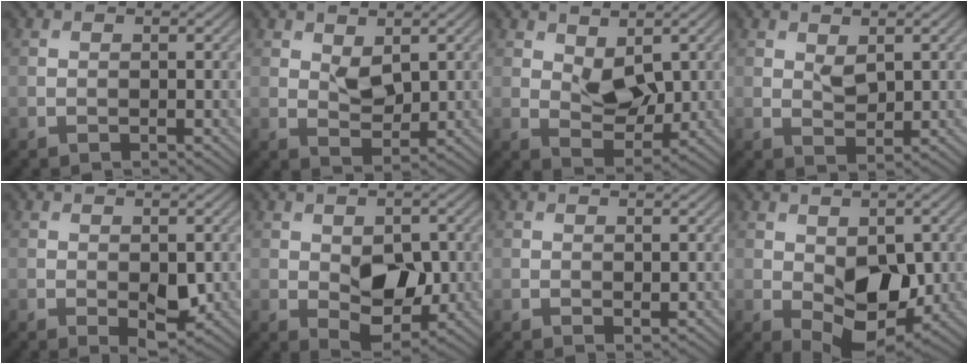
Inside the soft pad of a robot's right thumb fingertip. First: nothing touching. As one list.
[{"total": 3.2, "force": [1.3, 1.8, 2.3], "torque": [-0.045, -0.006, 0.027]}, {"total": 4.7, "force": [1.7, 2.8, 3.4], "torque": [-0.065, -0.010, 0.031]}, {"total": 2.2, "force": [0.9, 1.2, 1.6], "torque": [-0.031, -0.006, 0.020]}, {"total": 3.3, "force": [-0.6, 1.5, 2.9], "torque": [-0.042, -0.010, -0.004]}, {"total": 6.6, "force": [-0.3, 4.2, 5.1], "torque": [-0.086, -0.011, 0.000]}, {"total": 0.6, "force": [0.1, 0.3, 0.6], "torque": [-0.006, -0.003, 0.000]}, {"total": 8.7, "force": [-0.9, 5.2, 6.9], "torque": [-0.112, -0.018, -0.005]}]